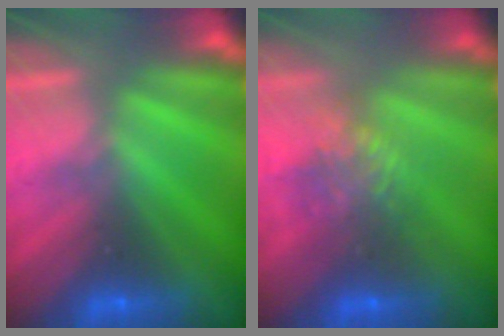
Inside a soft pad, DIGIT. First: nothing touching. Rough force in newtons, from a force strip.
{"total": 4.5}